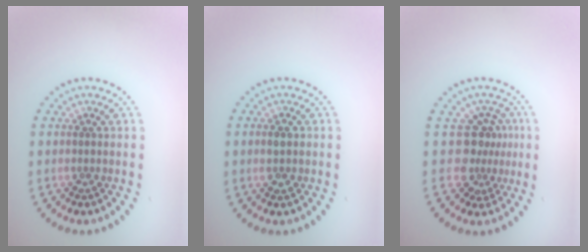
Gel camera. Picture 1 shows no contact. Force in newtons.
{"total": 1.2, "press": 1.2, "slide": 0.2}
{"total": 3.4, "press": 2.3, "slide": 2.4}